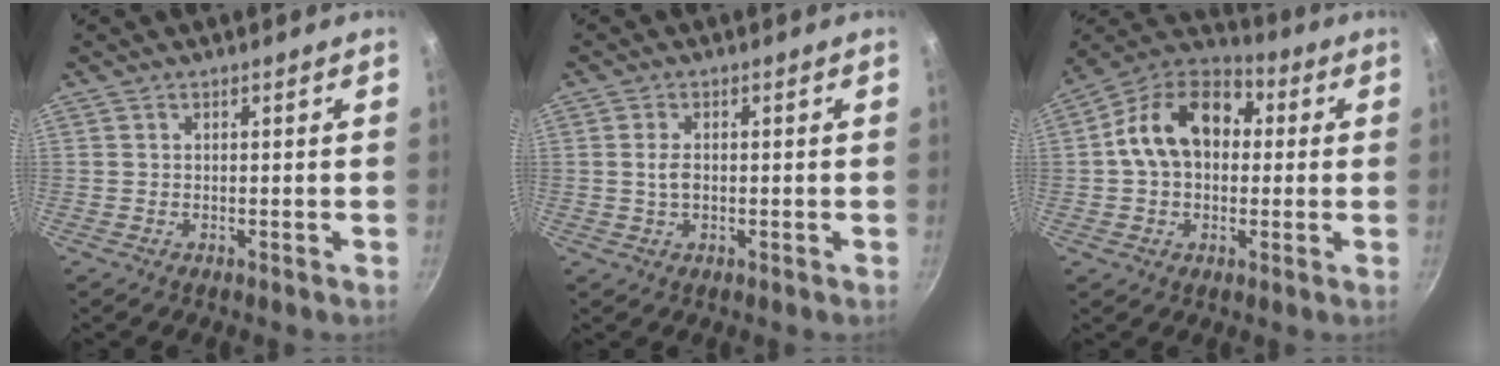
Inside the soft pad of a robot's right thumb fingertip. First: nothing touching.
{"total": 2.7, "force": [0.1, 1.6, 2.1], "torque": [-0.037, 0.004, 0.002]}
{"total": 16.0, "force": [1.9, 11.5, 11.0], "torque": [-0.152, 0.036, 0.010]}